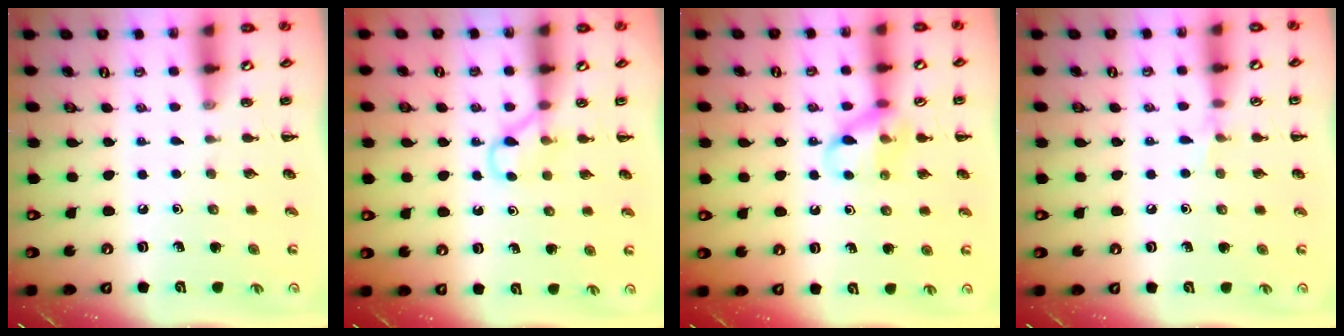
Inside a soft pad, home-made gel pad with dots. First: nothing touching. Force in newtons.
{"total": 3.9, "press": 3.7, "slide": 1.2}
{"total": 11.4, "press": 11.3, "slide": 1.6}
{"total": 4.4, "press": 4.2, "slide": 1.3}